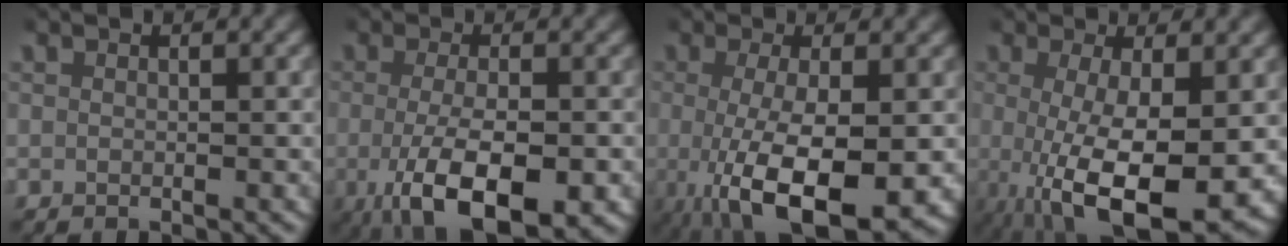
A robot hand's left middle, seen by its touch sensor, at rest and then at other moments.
{"total": 8.7, "force": [-3.4, 3.6, 7.1], "torque": [-0.142, -0.031, -0.034]}
{"total": 9.1, "force": [-2.8, 3.5, 7.9], "torque": [-0.151, -0.039, -0.020]}
{"total": 9.3, "force": [-1.9, 3.3, 8.5], "torque": [-0.153, -0.038, -0.009]}